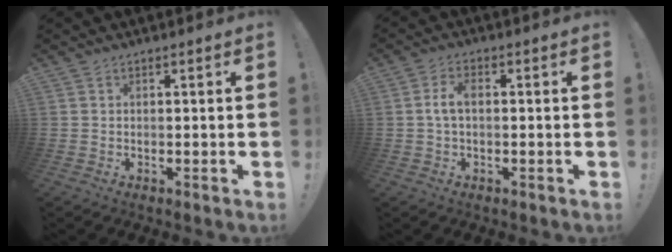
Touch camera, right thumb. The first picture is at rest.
{"total": 4.3, "force": [0.2, 2.3, 3.7], "torque": [-0.069, 0.008, 0.000]}